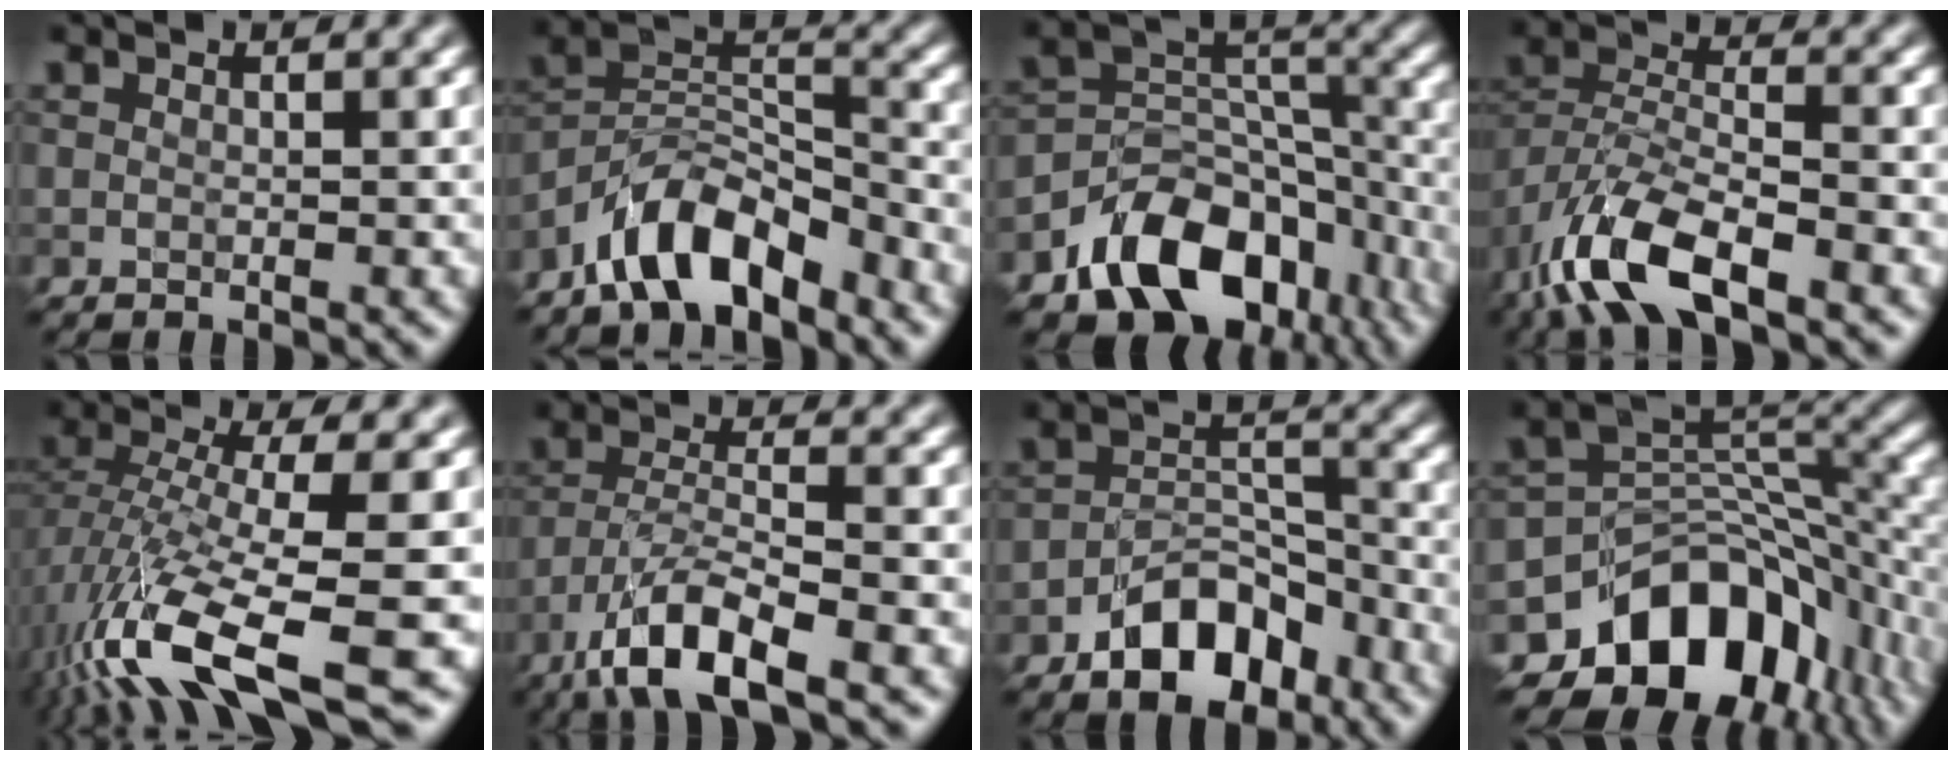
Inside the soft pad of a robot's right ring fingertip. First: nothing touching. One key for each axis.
{"total": 7.3, "fx": -5.6, "fy": 2.8, "fz": 3.9, "tx": -0.055, "ty": 0.011, "tz": -0.110}
{"total": 10.5, "fx": -6.4, "fy": 6.7, "fz": 5.0, "tx": -0.062, "ty": -0.006, "tz": -0.112}
{"total": 9.0, "fx": -5.6, "fy": 3.5, "fz": 6.1, "tx": -0.115, "ty": 0.000, "tz": -0.115}
{"total": 12.4, "fx": -5.4, "fy": 3.3, "fz": 10.7, "tx": -0.218, "ty": -0.011, "tz": -0.089}
{"total": 7.5, "fx": -4.9, "fy": 1.9, "fz": 5.4, "tx": -0.097, "ty": -0.001, "tz": -0.097}
{"total": 6.5, "fx": -4.2, "fy": 3.5, "fz": 3.5, "tx": -0.046, "ty": 0.008, "tz": -0.080}
{"total": 13.0, "fx": -6.7, "fy": 8.8, "fz": 6.9, "tx": -0.109, "ty": -0.006, "tz": -0.111}